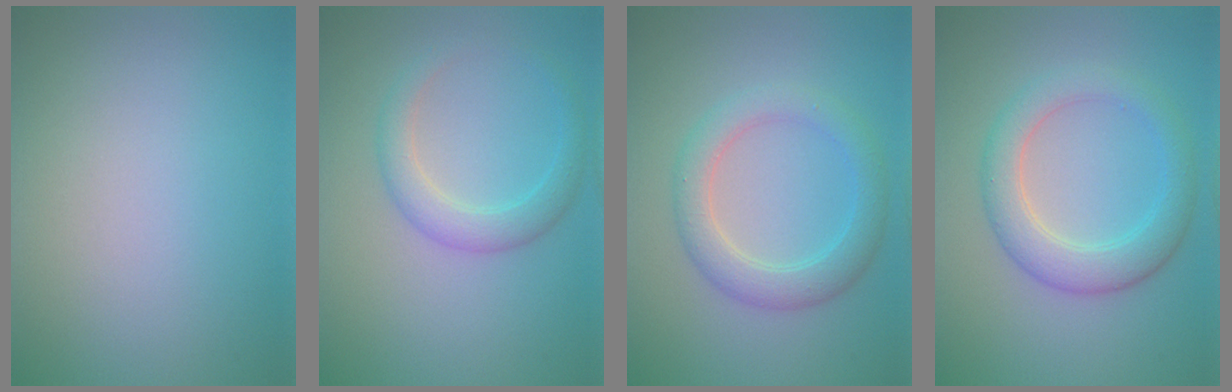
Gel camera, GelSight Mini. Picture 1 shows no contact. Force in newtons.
{"total": 2.8, "press": 2.7, "slide": 0.2}
{"total": 3.7, "press": 3.7, "slide": 0.1}
{"total": 4.4, "press": 4.4, "slide": 0.1}